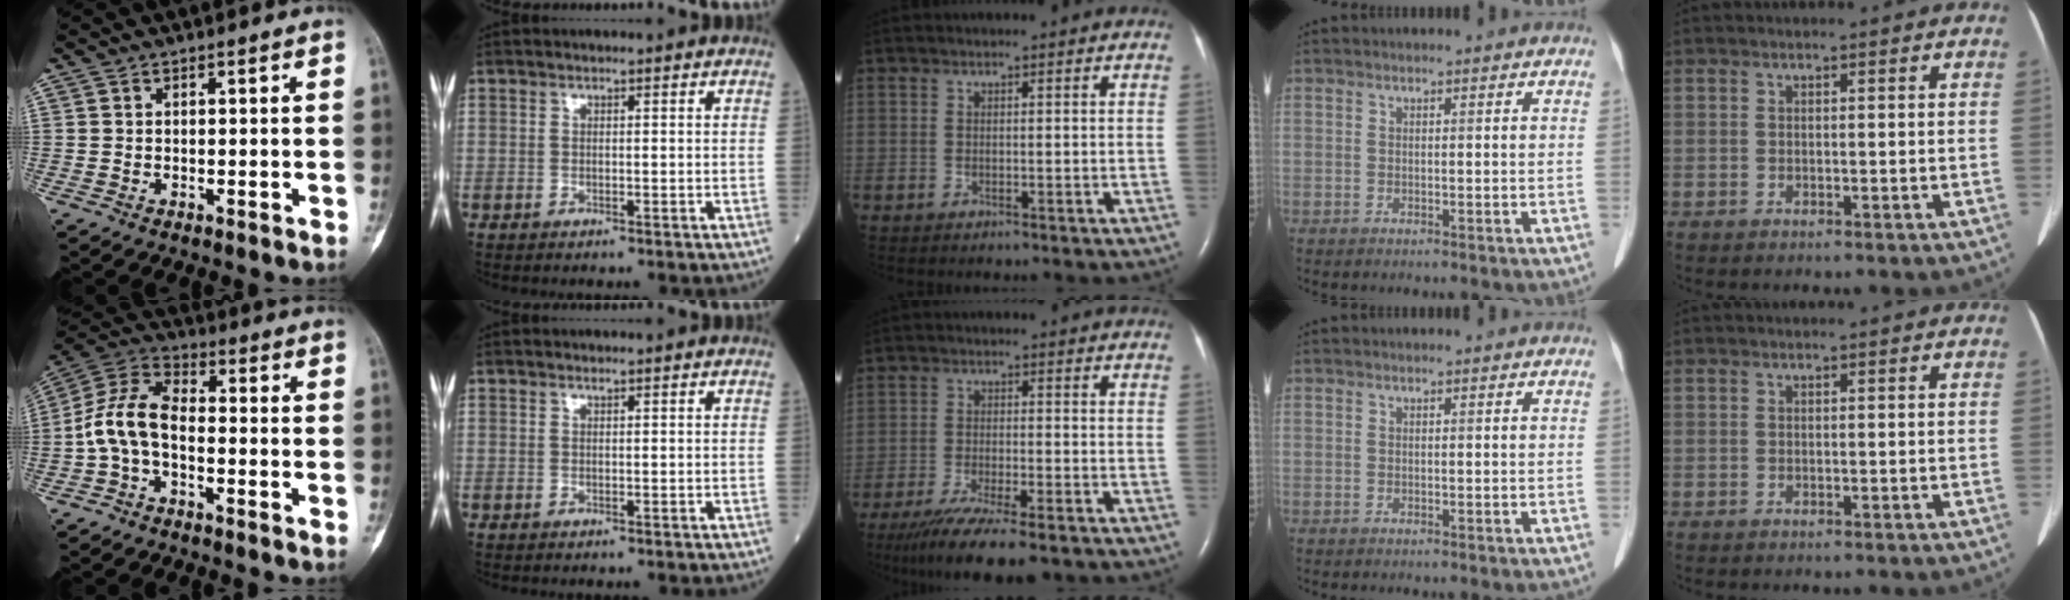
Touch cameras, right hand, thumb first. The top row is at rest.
{"thumb": {"total": 9.5, "force": [-2.2, 5.2, 7.6], "torque": [-0.152, 0.036, -0.057]}, "middle": {"total": 11.6, "force": [-9.0, 1.3, 7.3], "torque": [-0.120, -0.029, -0.141]}}